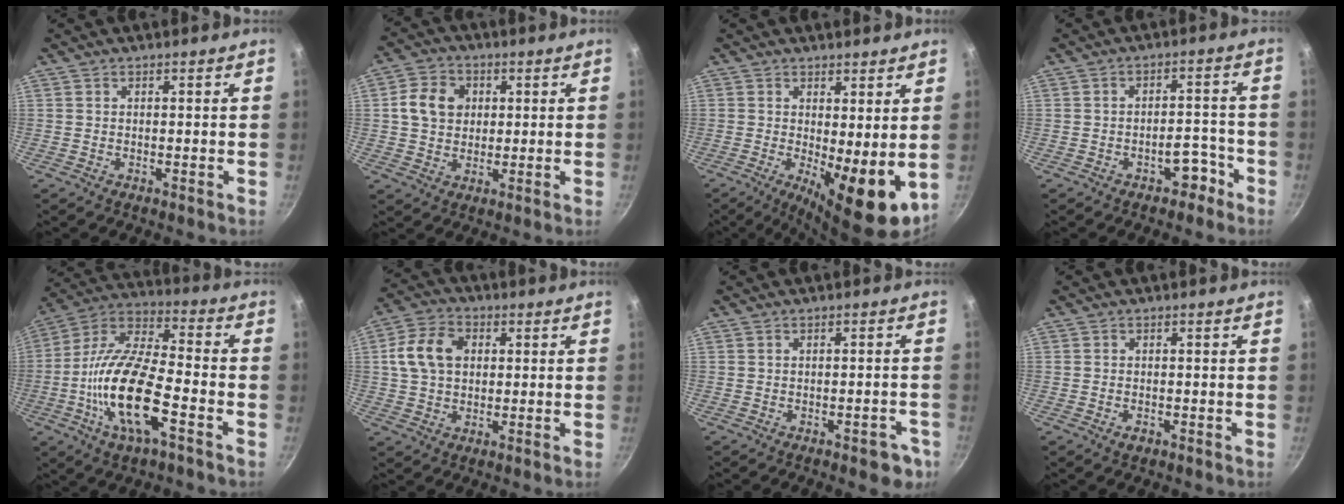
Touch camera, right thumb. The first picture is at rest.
{"total": 8.5, "force": [1.4, 7.0, 4.6], "torque": [-0.065, 0.005, 0.021]}
{"total": 12.6, "force": [-1.3, 4.5, 11.7], "torque": [-0.168, -0.025, -0.005]}
{"total": 5.2, "force": [-3.2, 2.9, 2.9], "torque": [-0.023, 0.040, -0.048]}
{"total": 19.3, "force": [-6.0, 7.0, 17.0], "torque": [-0.336, 0.033, -0.113]}
{"total": 10.1, "force": [1.7, 7.3, 6.7], "torque": [-0.119, 0.016, 0.025]}
{"total": 4.4, "force": [-2.5, 2.0, 3.0], "torque": [-0.021, 0.020, -0.026]}
{"total": 1.4, "force": [-0.8, 0.8, 0.9], "torque": [-0.016, 0.003, -0.014]}